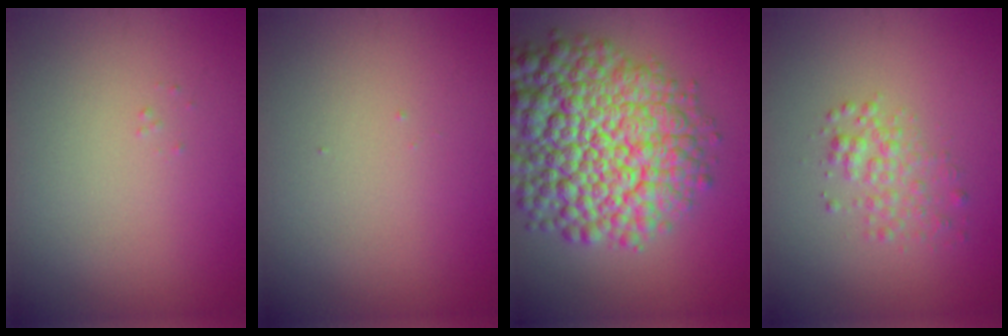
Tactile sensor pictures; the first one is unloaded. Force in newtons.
{"total": 0.0}
{"total": 12.7, "press": 12.7, "slide": 0.5}
{"total": 2.1, "press": 2.1, "slide": 0.1}